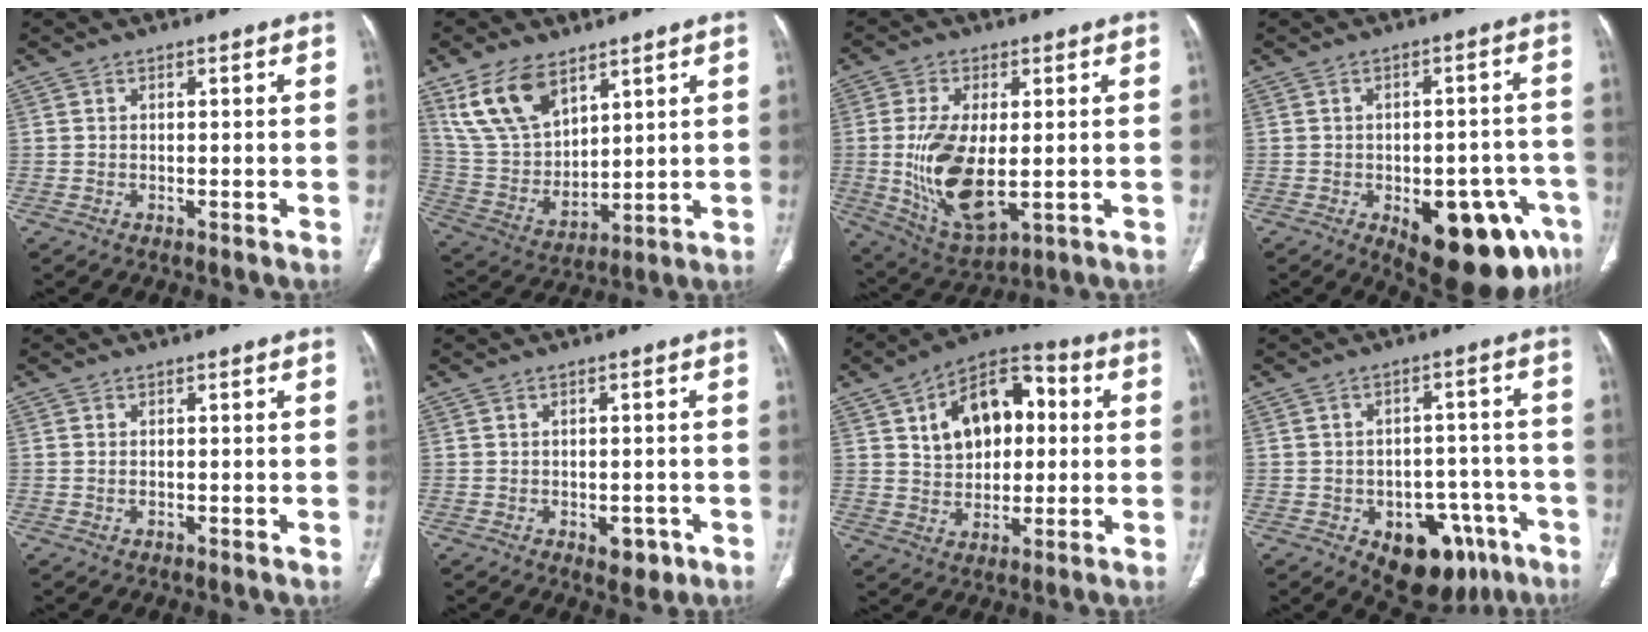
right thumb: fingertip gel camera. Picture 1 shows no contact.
{"total": 14.3, "force": [8.7, 7.5, 8.6], "torque": [-0.147, -0.036, 0.186]}
{"total": 14.8, "force": [-1.0, 7.1, 12.9], "torque": [-0.247, -0.021, -0.001]}
{"total": 18.3, "force": [-7.8, 8.4, 14.2], "torque": [-0.131, 0.029, -0.085]}
{"total": 0.6, "force": [-0.1, 0.4, 0.5], "torque": [-0.013, 0.003, -0.001]}
{"total": 3.8, "force": [-1.5, 2.4, 2.6], "torque": [-0.016, 0.004, -0.012]}
{"total": 15.5, "force": [3.6, 10.1, 11.2], "torque": [-0.136, 0.018, 0.054]}
{"total": 14.7, "force": [-7.4, 9.1, 8.8], "torque": [-0.071, 0.044, -0.090]}